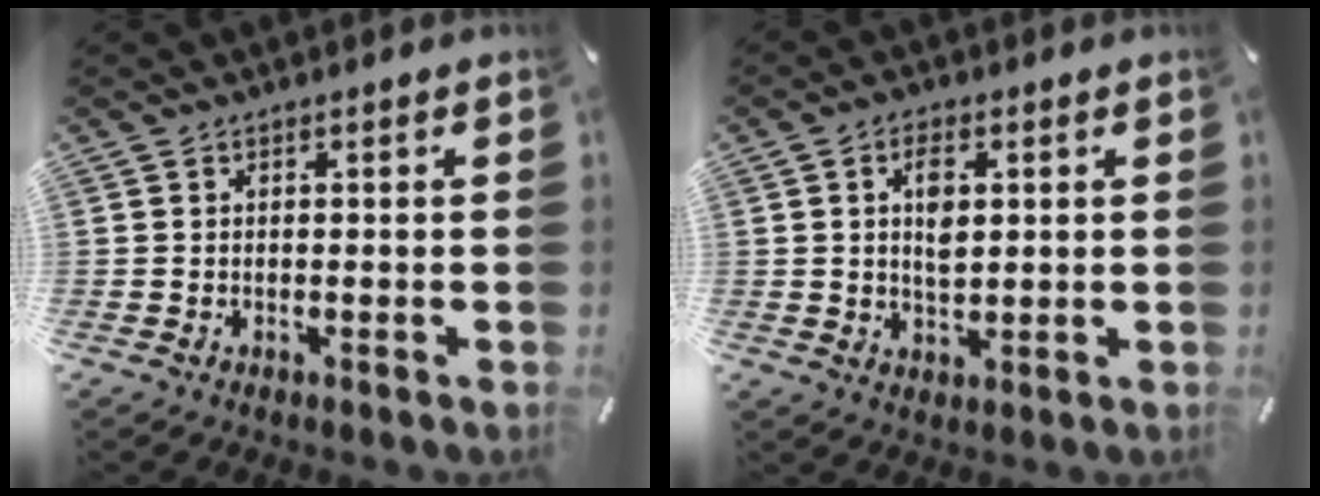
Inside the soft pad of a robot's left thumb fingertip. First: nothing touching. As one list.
[{"total": 5.8, "force": [1.4, 3.2, 4.6], "torque": [-0.083, -0.005, 0.015]}]